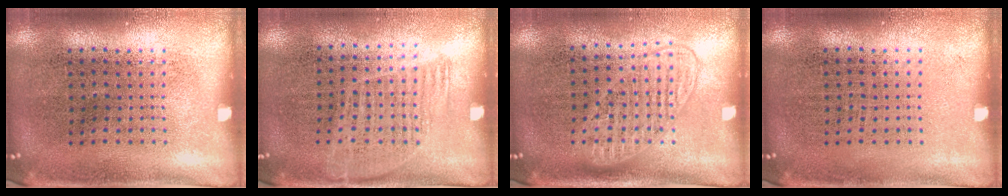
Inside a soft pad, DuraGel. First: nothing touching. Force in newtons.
{"total": 1.1, "press": 0.9, "slide": 0.6}
{"total": 1.5, "press": 1.3, "slide": 0.7}
{"total": 0.0}